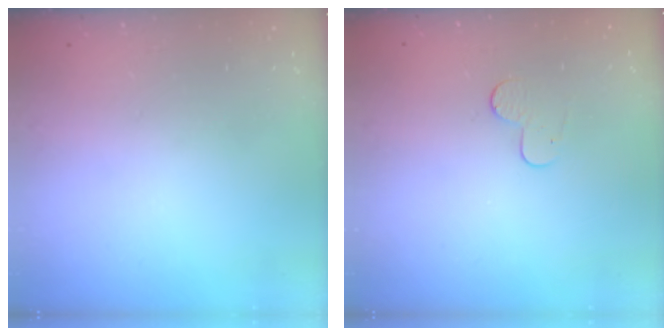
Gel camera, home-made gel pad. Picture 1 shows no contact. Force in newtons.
{"total": 4.9, "press": 4.8, "slide": 0.5}